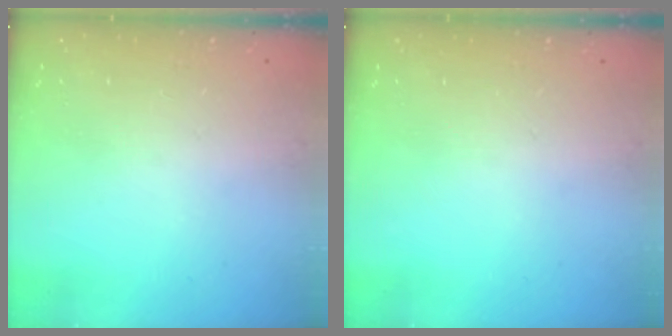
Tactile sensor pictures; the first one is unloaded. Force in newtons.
{"total": 0.0}